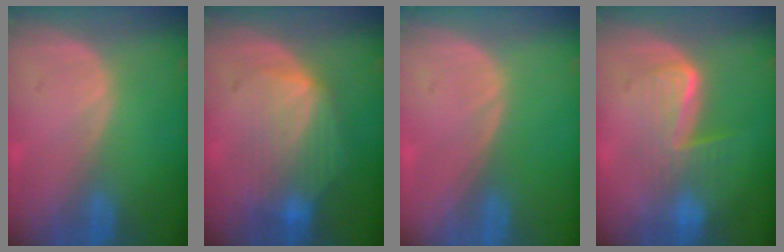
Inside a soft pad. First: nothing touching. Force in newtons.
{"total": 8.0, "press": 7.6, "slide": 2.5}
{"total": 0.0}
{"total": 6.6, "press": 6.3, "slide": 1.9}